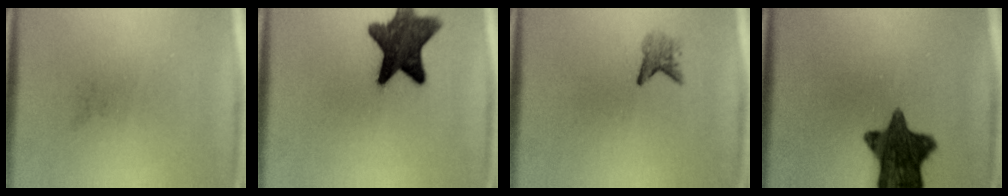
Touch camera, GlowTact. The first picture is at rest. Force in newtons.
{"total": 12.3}
{"total": 2.0}
{"total": 12.6}